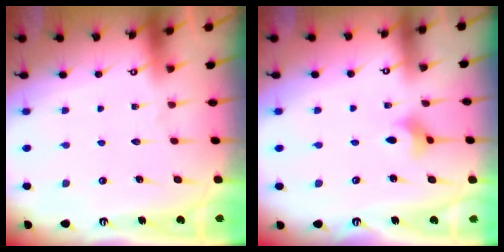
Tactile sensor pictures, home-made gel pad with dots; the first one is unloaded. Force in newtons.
{"total": 2.7, "press": 2.7, "slide": 0.5}